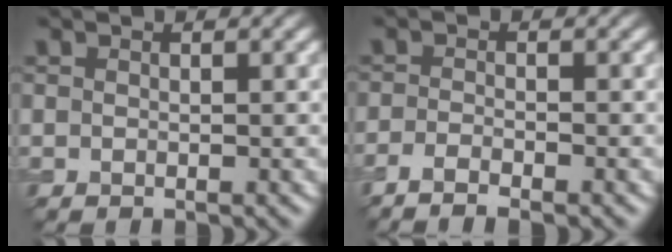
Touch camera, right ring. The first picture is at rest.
{"total": 2.5, "force": [-1.8, 0.4, 1.6], "torque": [-0.036, -0.002, -0.041]}